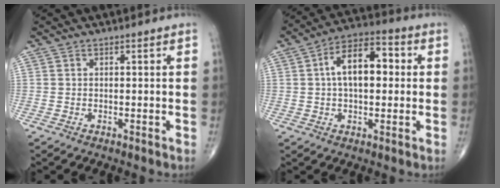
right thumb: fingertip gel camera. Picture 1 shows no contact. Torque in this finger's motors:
{"motor_torque": [0.73, 2.89, 1.42, 0.16, 0.38]}